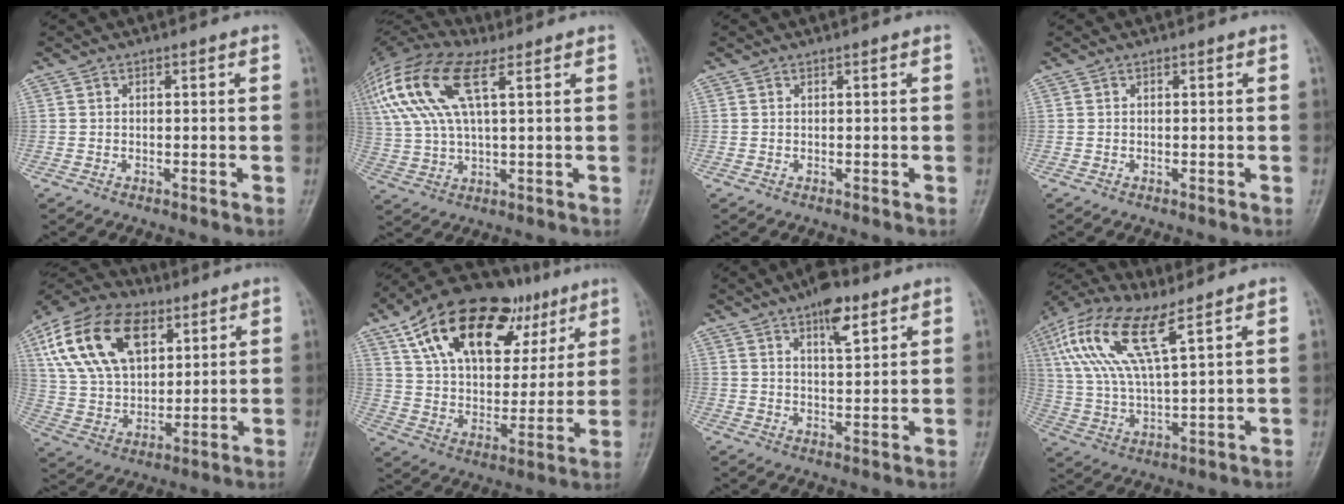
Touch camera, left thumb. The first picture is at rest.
{"total": 21.2, "force": [8.4, 9.3, 17.1], "torque": [-0.399, 0.031, 0.158]}
{"total": 0.0}
{"total": 0.0}
{"total": 20.6, "force": [8.4, 12.8, 13.9], "torque": [-0.242, -0.010, 0.151]}
{"total": 25.8, "force": [13.0, 14.3, 17.1], "torque": [-0.252, 0.000, 0.216]}
{"total": 7.4, "force": [4.4, 2.7, 5.3], "torque": [-0.068, -0.021, 0.065]}
{"total": 15.7, "force": [7.5, 5.1, 12.8], "torque": [-0.278, -0.006, 0.145]}